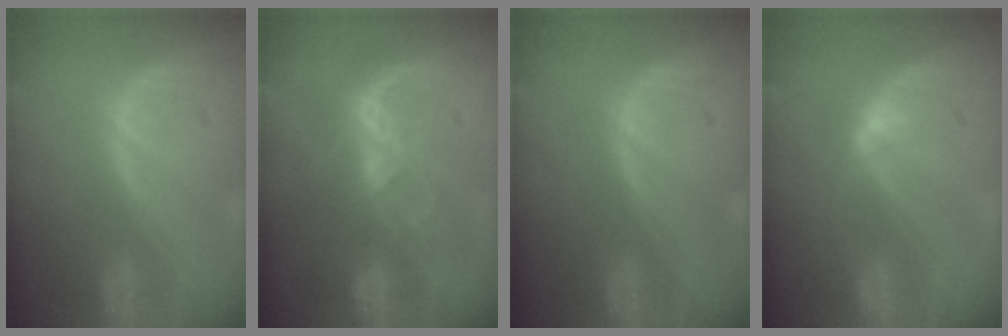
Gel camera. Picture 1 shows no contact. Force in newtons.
{"total": 6.7, "press": 6.0, "slide": 3.0}
{"total": 0.0}
{"total": 2.9, "press": 2.5, "slide": 1.5}